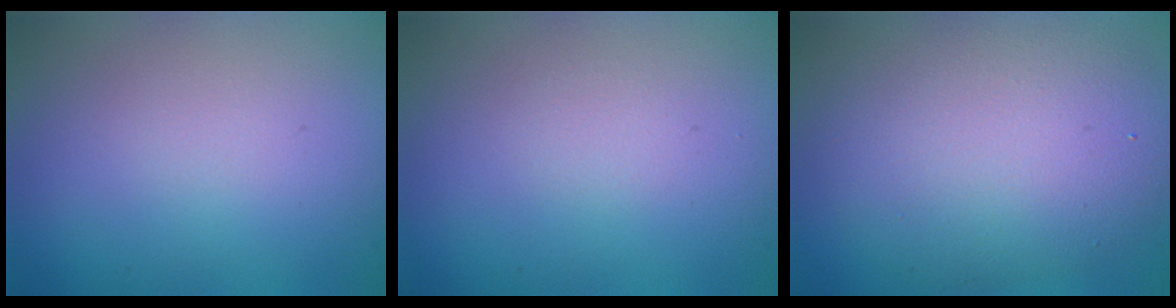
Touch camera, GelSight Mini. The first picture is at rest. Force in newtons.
{"total": 0.5, "press": 0.5, "slide": 0.0}
{"total": 8.0, "press": 7.9, "slide": 0.7}